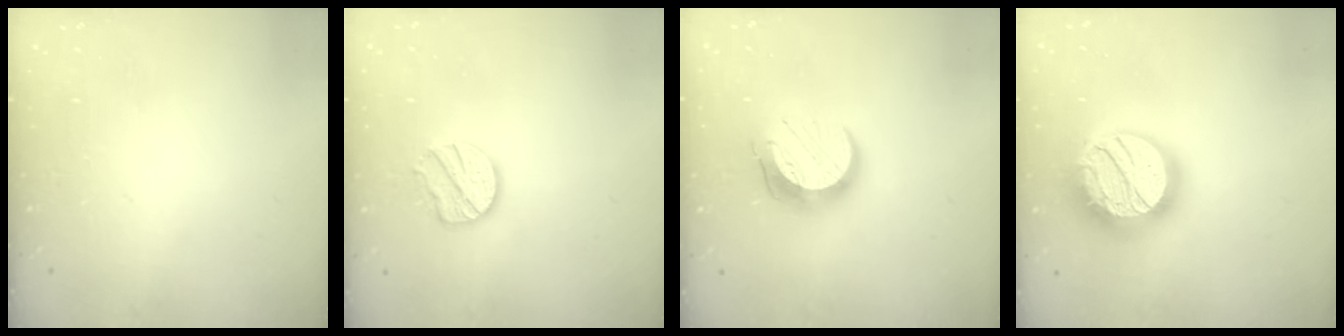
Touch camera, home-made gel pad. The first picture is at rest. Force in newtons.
{"total": 10.7, "press": 10.6, "slide": 0.9}
{"total": 12.7, "press": 12.7, "slide": 0.8}
{"total": 25.5, "press": 25.4, "slide": 2.1}